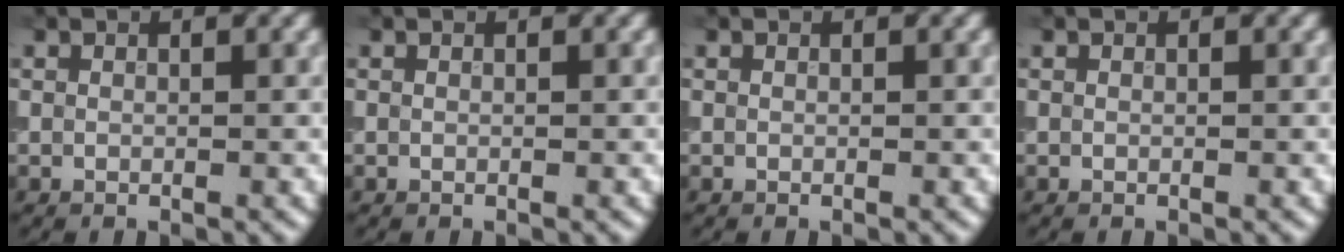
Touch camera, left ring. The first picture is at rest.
{"total": 0.0}
{"total": 0.0}
{"total": 0.0}